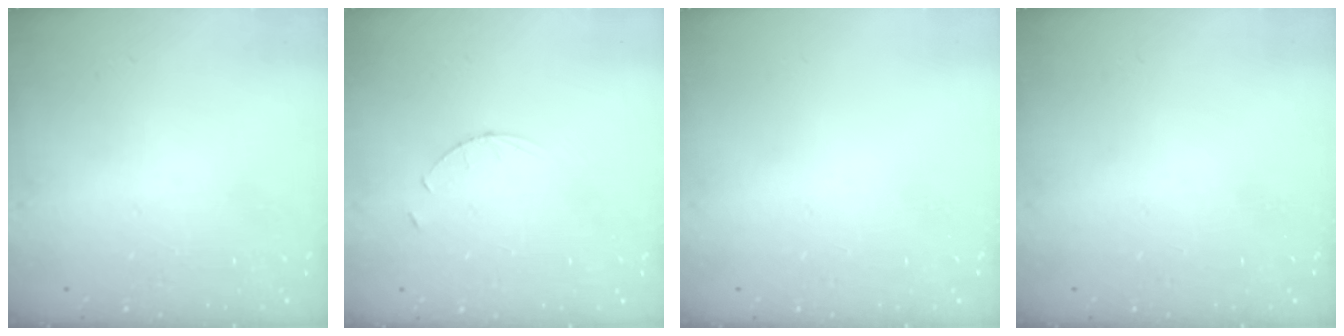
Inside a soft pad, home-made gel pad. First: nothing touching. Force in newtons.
{"total": 3.0, "press": 2.9, "slide": 0.4}
{"total": 0.0}
{"total": 0.0}